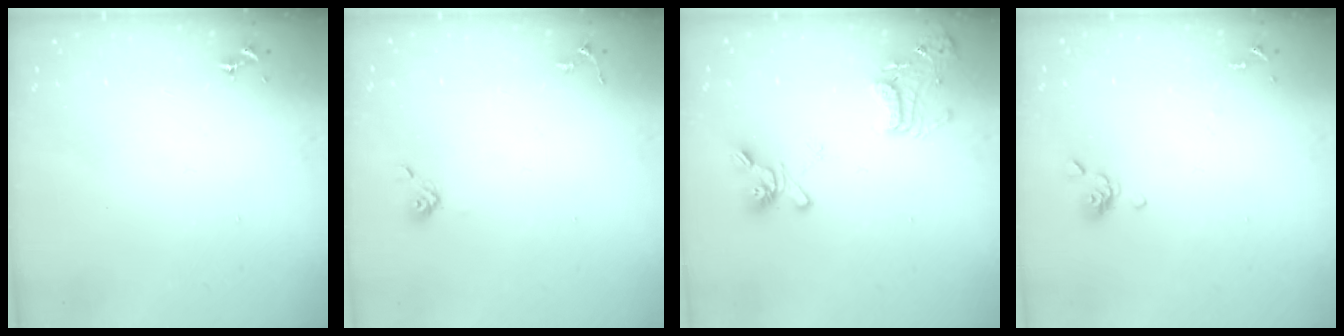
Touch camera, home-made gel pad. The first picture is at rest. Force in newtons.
{"total": 3.9, "press": 3.6, "slide": 1.5}
{"total": 15.8, "press": 15.7, "slide": 1.9}
{"total": 6.4, "press": 6.2, "slide": 1.5}